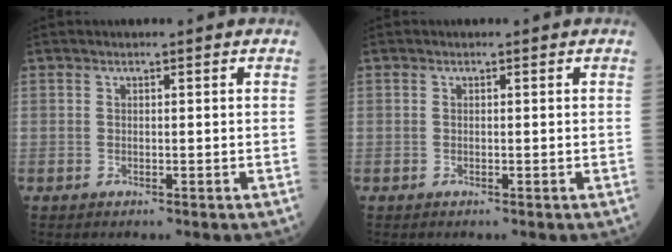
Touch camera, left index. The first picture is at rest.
{"total": 0.0}